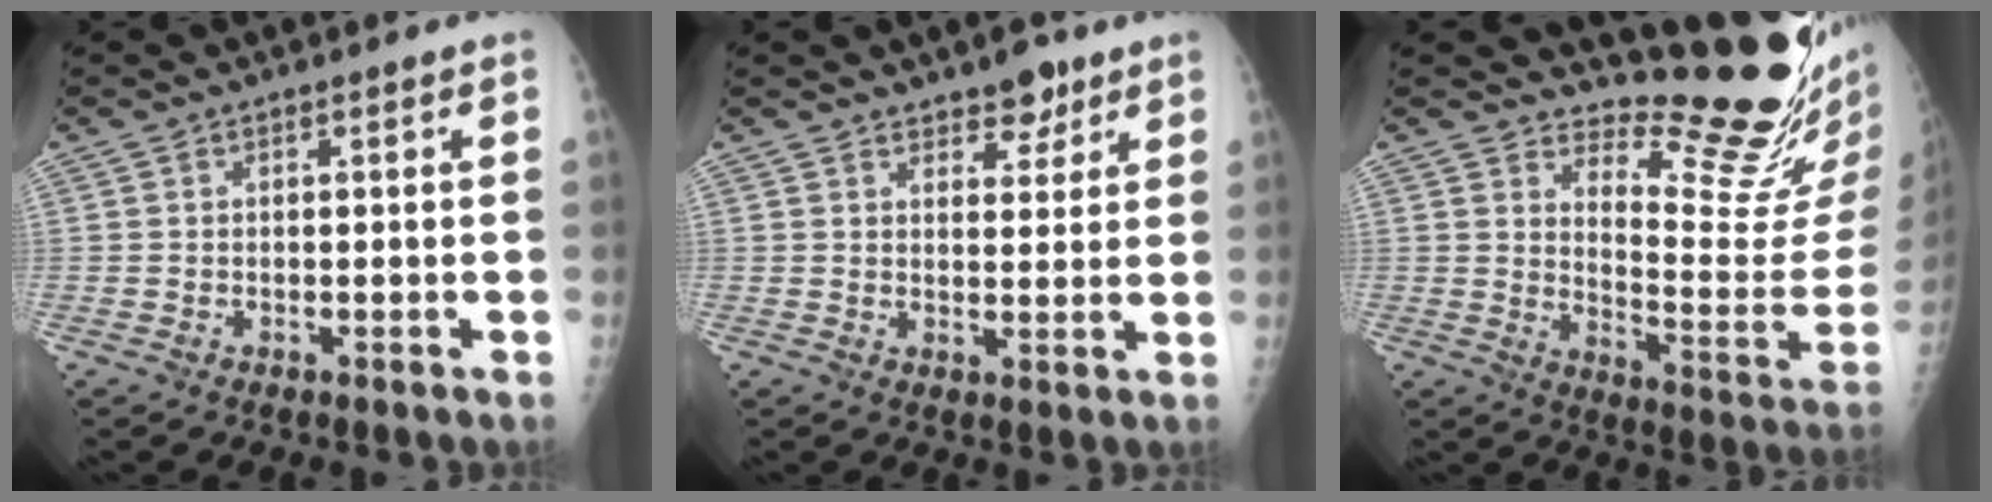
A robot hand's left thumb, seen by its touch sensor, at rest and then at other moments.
{"total": 4.7, "force": [3.4, 2.4, 2.2], "torque": [-0.004, -0.019, 0.051]}
{"total": 17.1, "force": [15.3, 2.0, 7.4], "torque": [-0.078, -0.173, 0.208]}